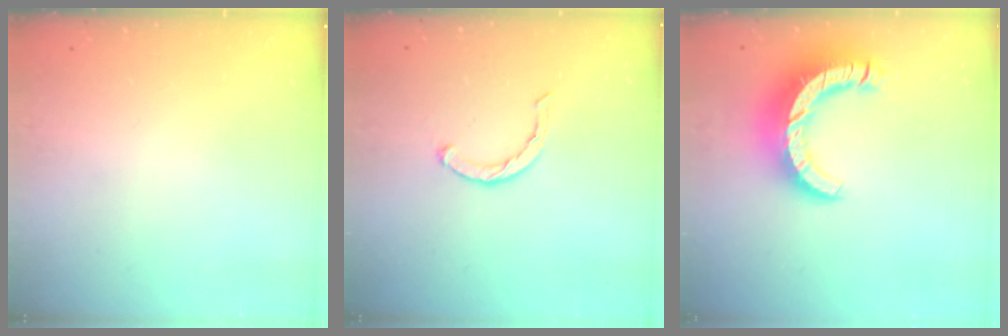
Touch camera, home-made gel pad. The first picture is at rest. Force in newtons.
{"total": 2.1, "press": 2.1, "slide": 0.3}
{"total": 13.5, "press": 13.4, "slide": 1.5}